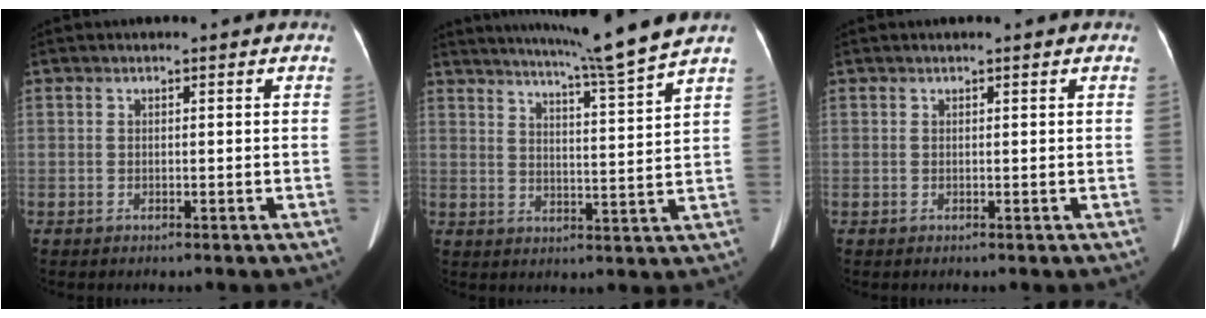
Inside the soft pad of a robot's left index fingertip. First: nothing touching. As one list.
[{"total": 10.9, "force": [9.5, -2.7, 4.5], "torque": [-0.078, -0.030, 0.139]}, {"total": 0.8, "force": [0.7, -0.1, 0.4], "torque": [-0.006, 0.010, 0.012]}]